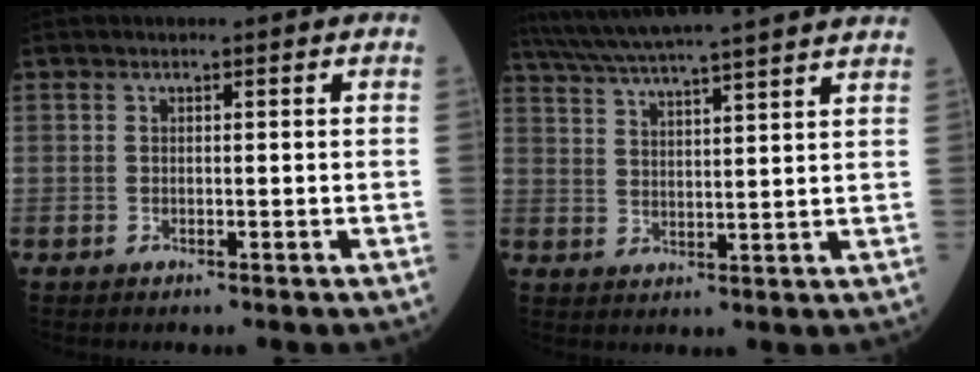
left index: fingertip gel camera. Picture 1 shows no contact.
{"total": 20.2, "force": [18.0, -0.8, 9.3], "torque": [-0.167, 0.009, 0.251]}